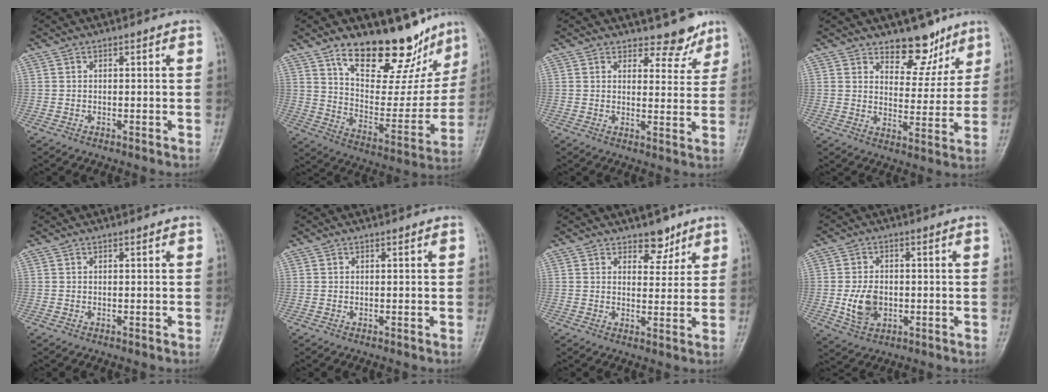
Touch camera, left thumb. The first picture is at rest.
{"total": 20.1, "force": [14.9, 8.9, 10.2], "torque": [-0.083, -0.090, 0.237]}
{"total": 5.2, "force": [4.5, 2.4, 1.1], "torque": [0.009, -0.039, 0.060]}
{"total": 8.7, "force": [6.5, 4.6, 3.5], "torque": [-0.009, -0.046, 0.102]}
{"total": 0.0}
{"total": 0.0}
{"total": 4.4, "force": [3.2, 2.5, 1.7], "torque": [0.006, -0.021, 0.046]}
{"total": 6.7, "force": [-0.9, 4.7, 4.6], "torque": [-0.073, -0.001, -0.012]}